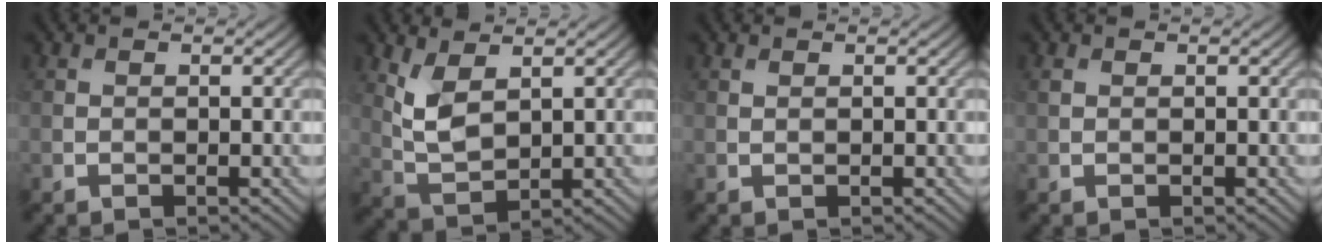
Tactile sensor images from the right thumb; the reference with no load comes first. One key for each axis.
{"total": 5.0, "fx": 2.3, "fy": 2.4, "fz": 3.7, "tx": -0.094, "ty": -0.007, "tz": 0.050}
{"total": 0.0}
{"total": 0.6, "fx": 0.3, "fy": 0.4, "fz": 0.3, "tx": -0.009, "ty": 0.000, "tz": 0.007}